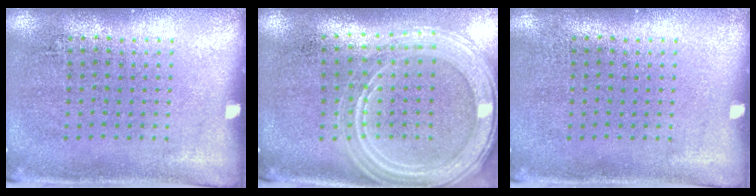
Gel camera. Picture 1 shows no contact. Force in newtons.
{"total": 2.1, "press": 1.9, "slide": 0.9}
{"total": 0.0}